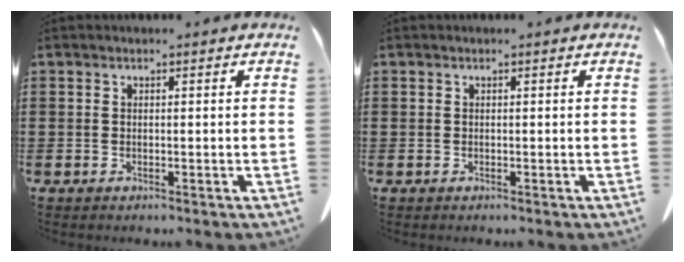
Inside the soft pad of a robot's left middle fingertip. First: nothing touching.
{"total": 0.0}